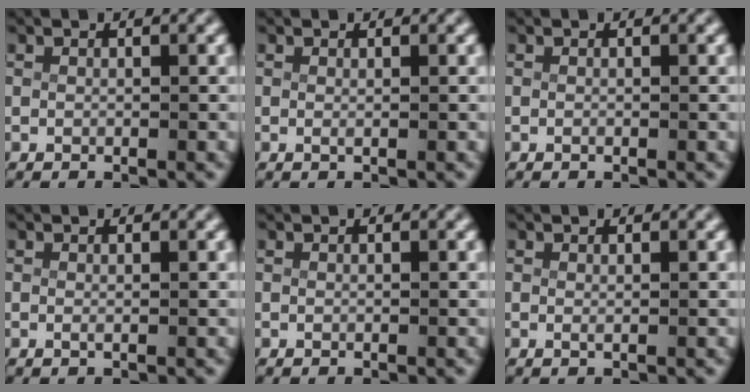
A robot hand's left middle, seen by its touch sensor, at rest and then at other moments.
{"total": 0.0}
{"total": 0.0}
{"total": 0.0}
{"total": 0.0}
{"total": 0.0}